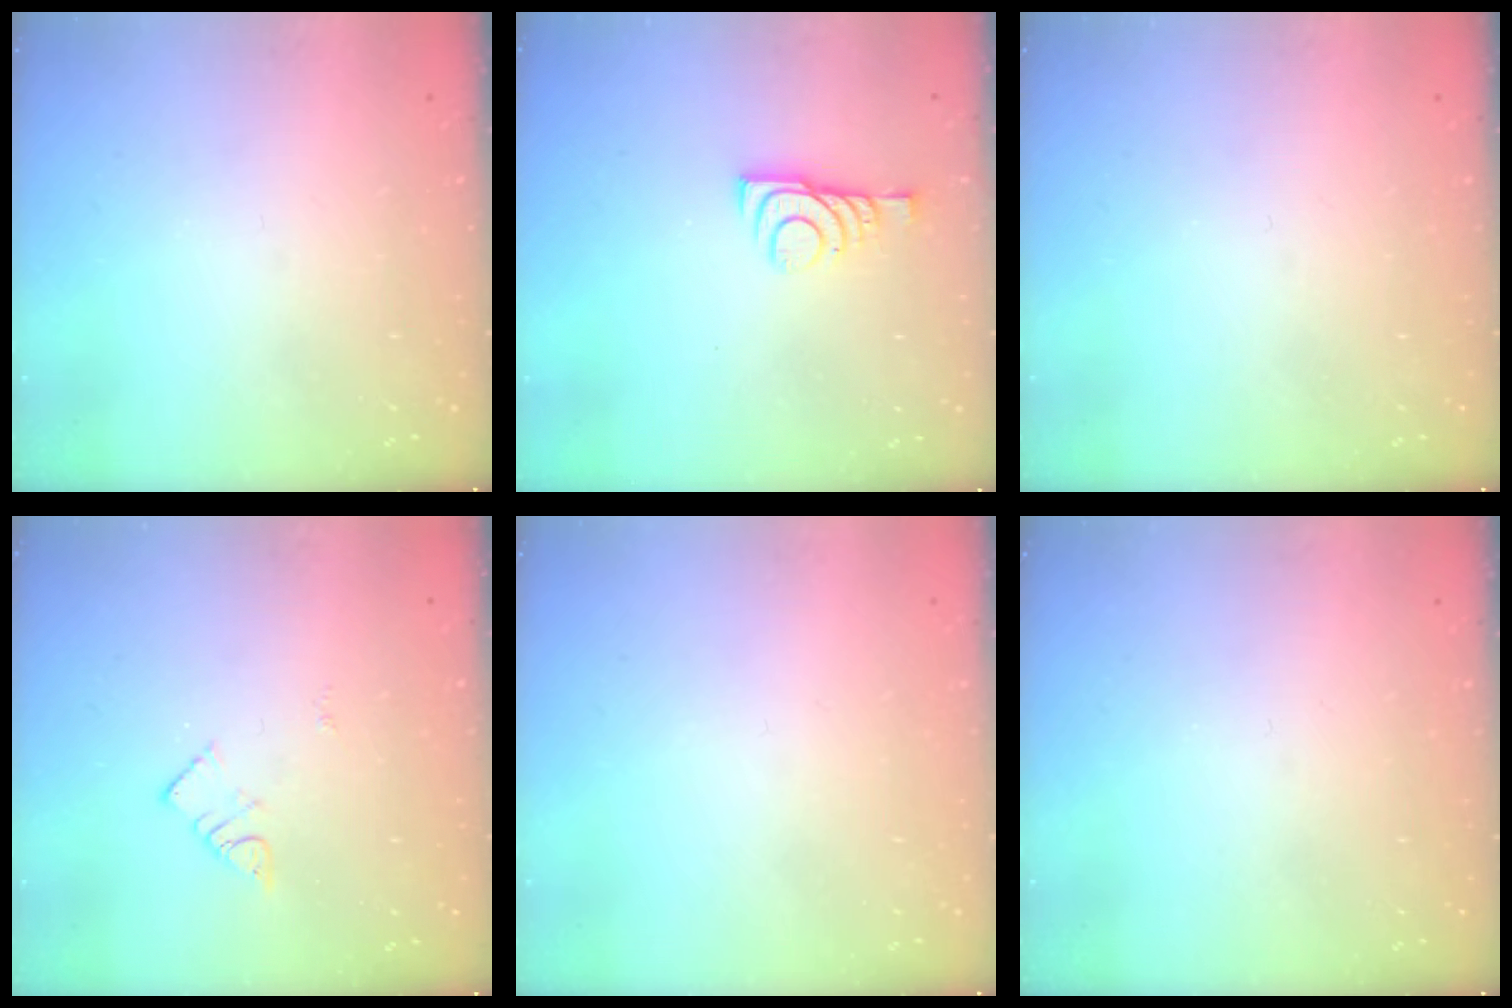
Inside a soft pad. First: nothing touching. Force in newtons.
{"total": 6.7, "press": 6.7, "slide": 0.8}
{"total": 0.0}
{"total": 3.8, "press": 3.8, "slide": 0.1}
{"total": 1.8, "press": 1.7, "slide": 0.1}
{"total": 0.0}